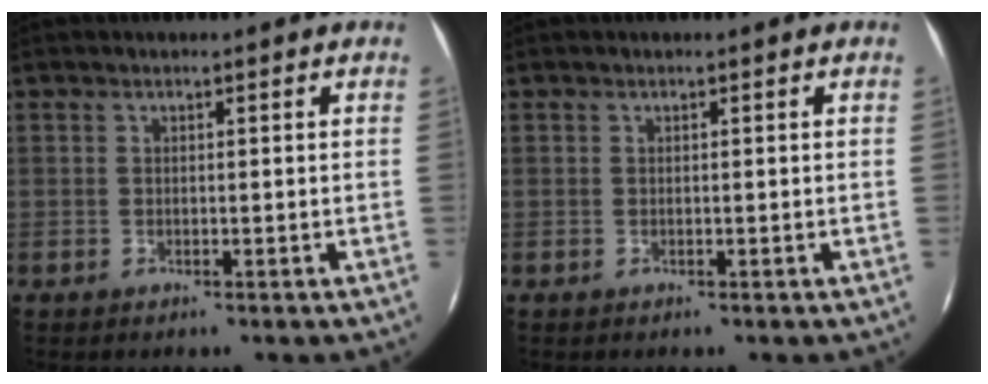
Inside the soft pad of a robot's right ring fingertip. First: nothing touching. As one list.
[{"total": 0.0}]